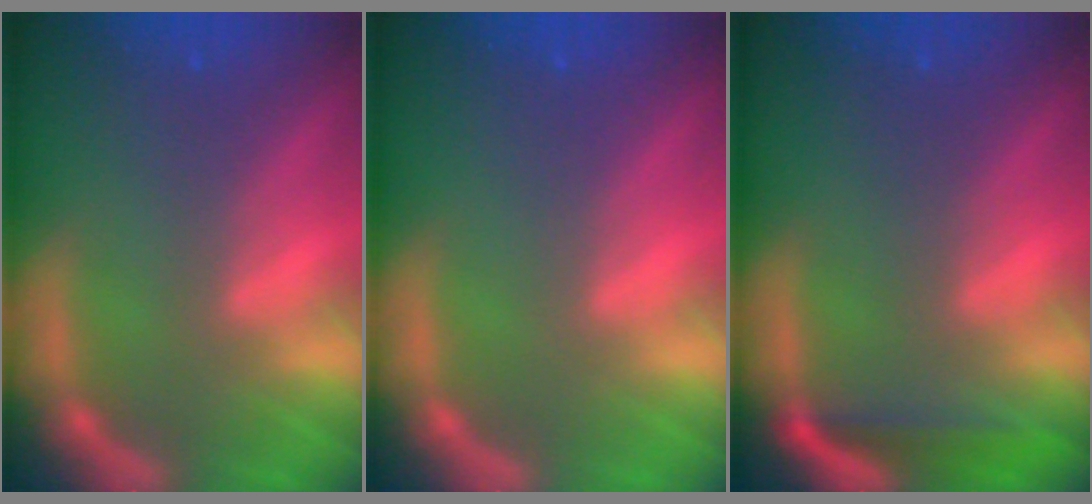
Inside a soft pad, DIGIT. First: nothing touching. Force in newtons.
{"total": 0.0}
{"total": 3.0}